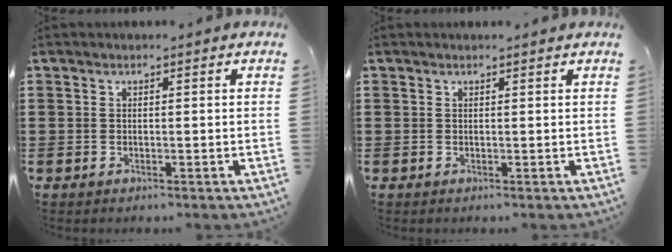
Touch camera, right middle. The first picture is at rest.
{"total": 0.0}